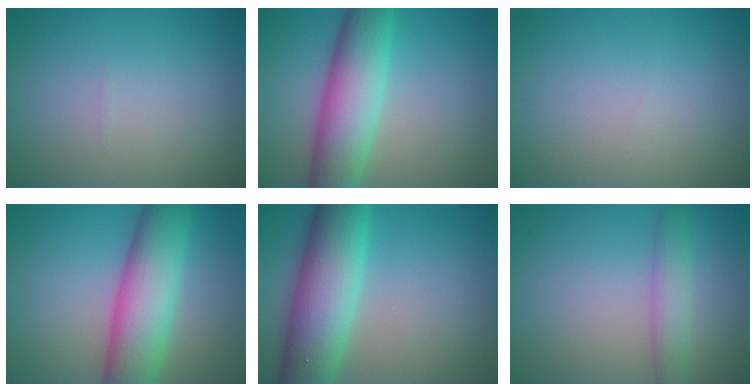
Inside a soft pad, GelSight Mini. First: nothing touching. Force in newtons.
{"total": 8.3, "press": 8.3, "slide": 0.2}
{"total": 0.0}
{"total": 8.9, "press": 8.9, "slide": 0.2}
{"total": 10.1, "press": 10.0, "slide": 0.5}
{"total": 2.7, "press": 2.7, "slide": 0.2}